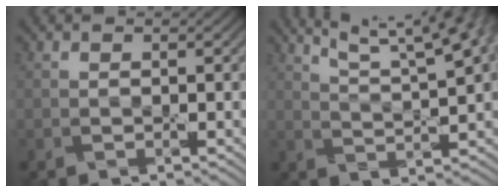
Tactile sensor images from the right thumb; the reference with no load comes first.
{"total": 10.8, "force": [7.2, 2.2, 7.7], "torque": [-0.108, 0.020, 0.091]}